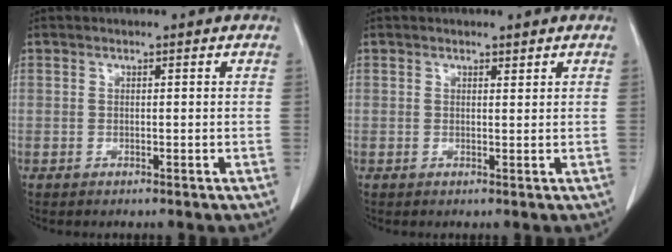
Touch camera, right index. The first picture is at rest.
{"total": 0.6, "force": [0.6, 0.1, 0.2], "torque": [-0.006, -0.006, 0.008]}